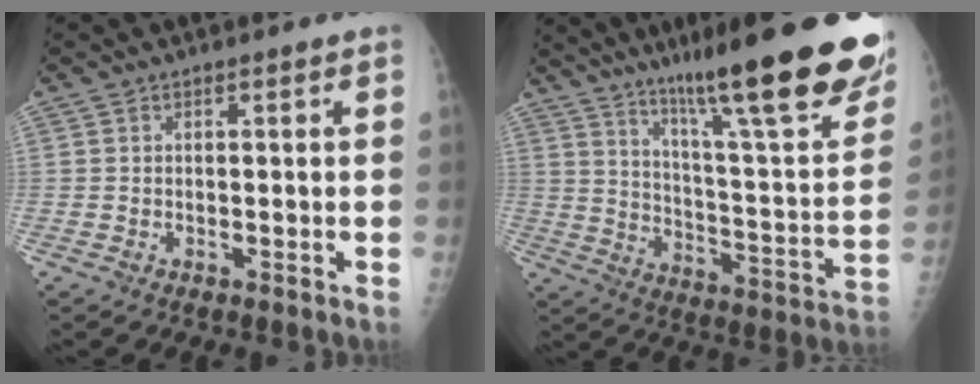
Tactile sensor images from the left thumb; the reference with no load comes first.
{"total": 28.9, "force": [20.3, 3.9, 20.2], "torque": [-0.273, -0.093, 0.296]}